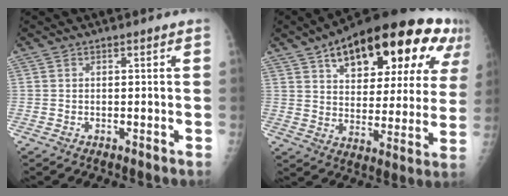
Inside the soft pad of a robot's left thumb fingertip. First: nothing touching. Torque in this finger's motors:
{"motor_torque": [1.27, 1.34, 1.81, -0.96, 0.18]}